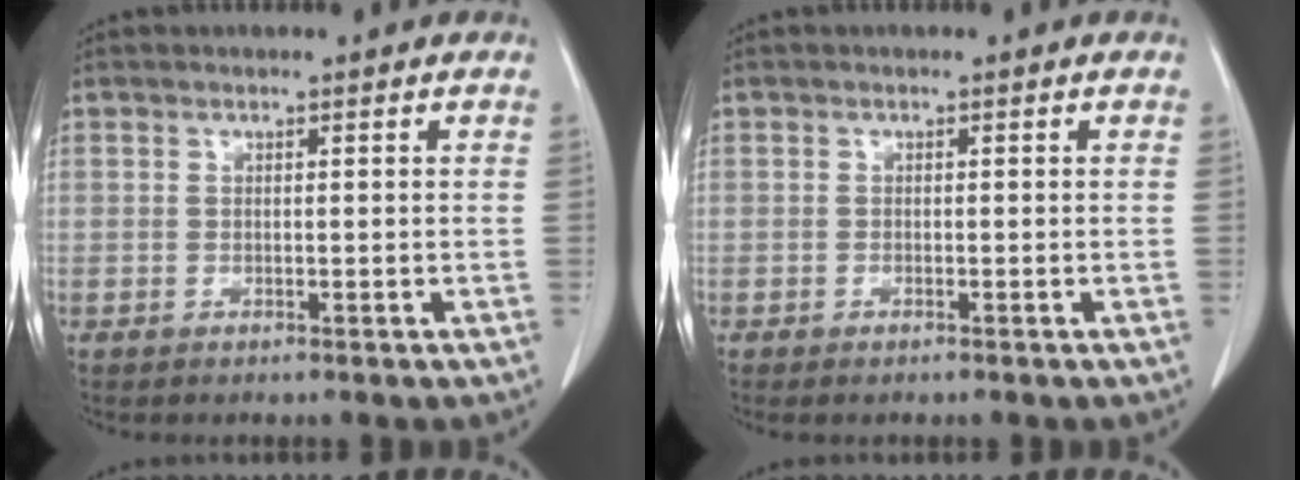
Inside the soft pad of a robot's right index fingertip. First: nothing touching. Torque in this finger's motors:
{"motor_torque": [0.14, -0.12, 0.05, 0.01]}